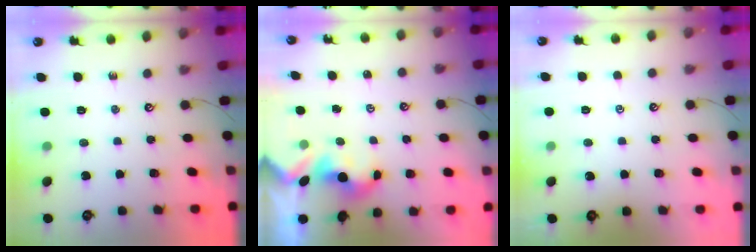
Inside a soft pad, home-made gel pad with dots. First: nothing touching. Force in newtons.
{"total": 1.7, "press": 1.6, "slide": 0.2}
{"total": 3.1, "press": 3.1, "slide": 0.1}